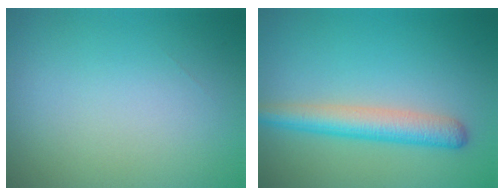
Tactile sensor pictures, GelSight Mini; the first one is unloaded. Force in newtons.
{"total": 4.1, "press": 4.1, "slide": 0.1}